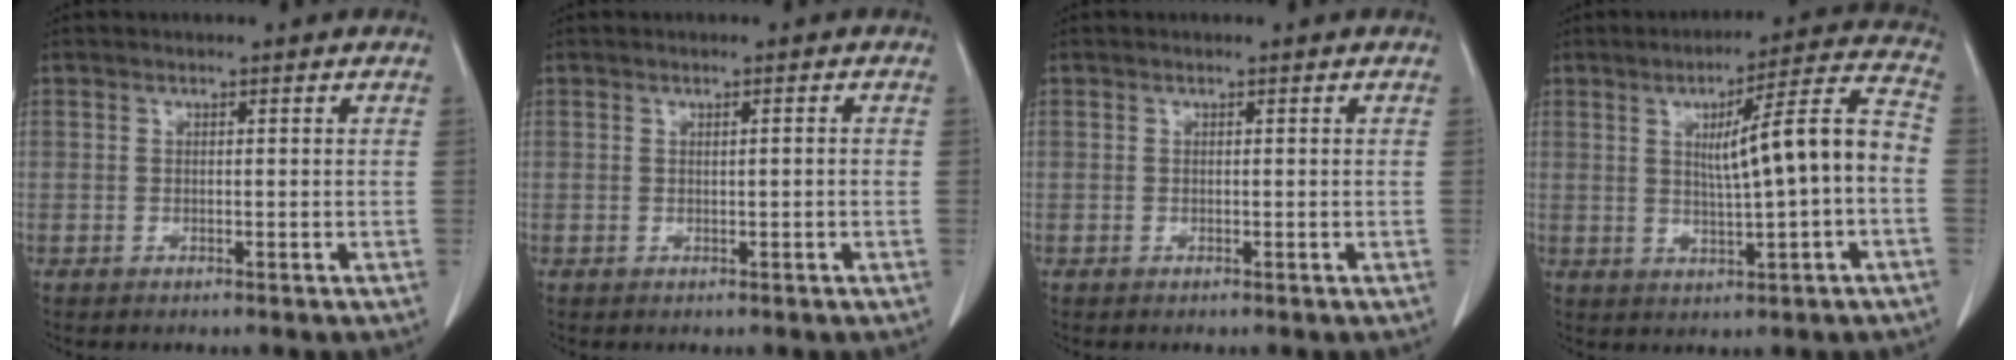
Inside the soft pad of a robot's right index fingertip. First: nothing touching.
{"total": 0.8, "force": [0.0, 0.0, 0.8], "torque": [-0.016, -0.001, 0.003]}
{"total": 0.0}
{"total": 11.5, "force": [-0.1, 0.2, 11.5], "torque": [-0.168, 0.020, -0.001]}